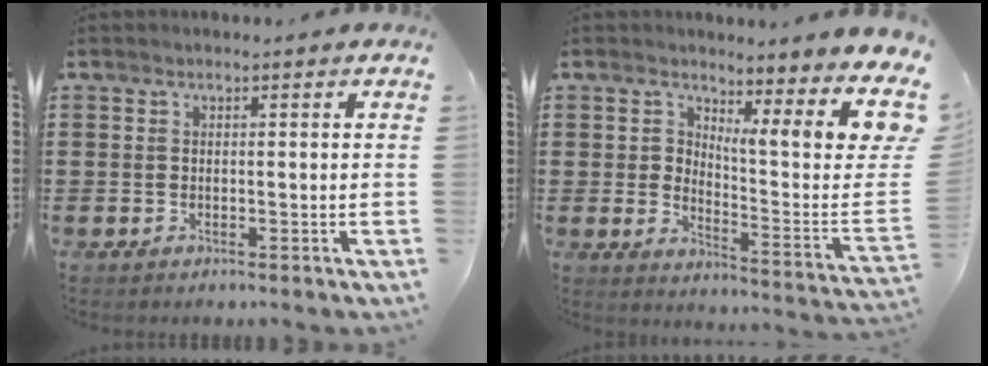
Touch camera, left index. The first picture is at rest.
{"total": 7.4, "force": [3.5, 1.6, 6.3], "torque": [-0.102, -0.027, 0.051]}